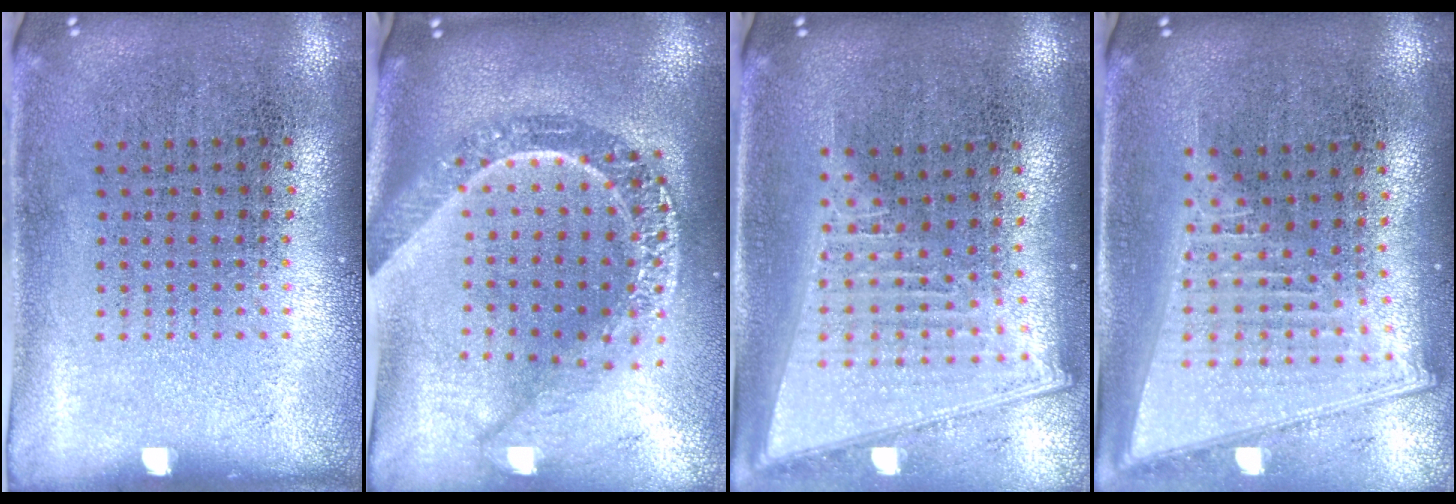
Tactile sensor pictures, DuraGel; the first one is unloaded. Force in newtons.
{"total": 2.8, "press": 2.2, "slide": 1.7}
{"total": 2.1, "press": 1.8, "slide": 1.1}
{"total": 2.1, "press": 1.8, "slide": 1.1}